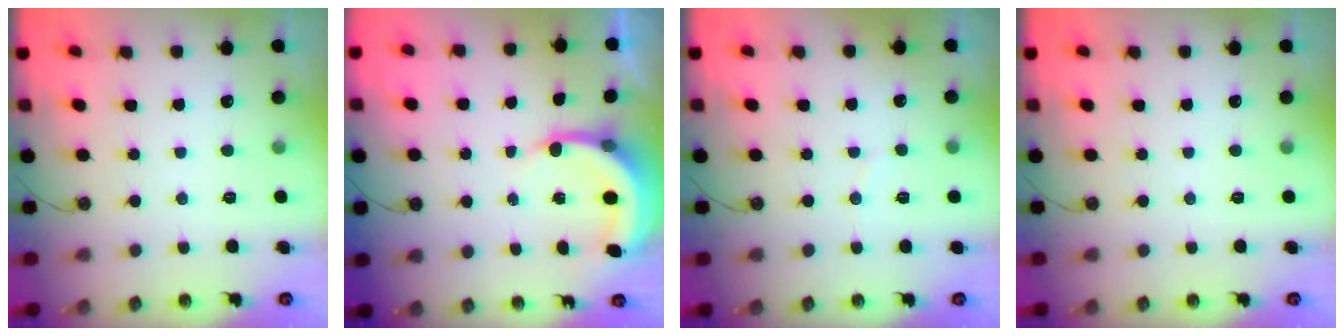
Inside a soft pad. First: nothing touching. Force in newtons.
{"total": 5.9, "press": 5.9, "slide": 0.8}
{"total": 2.1, "press": 2.1, "slide": 0.2}
{"total": 0.0}